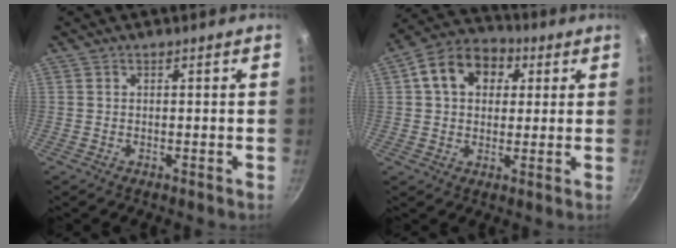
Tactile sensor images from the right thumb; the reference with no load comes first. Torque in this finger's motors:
{"motor_torque": [0.08, 2.12, 1.30, 0.18, 0.05]}